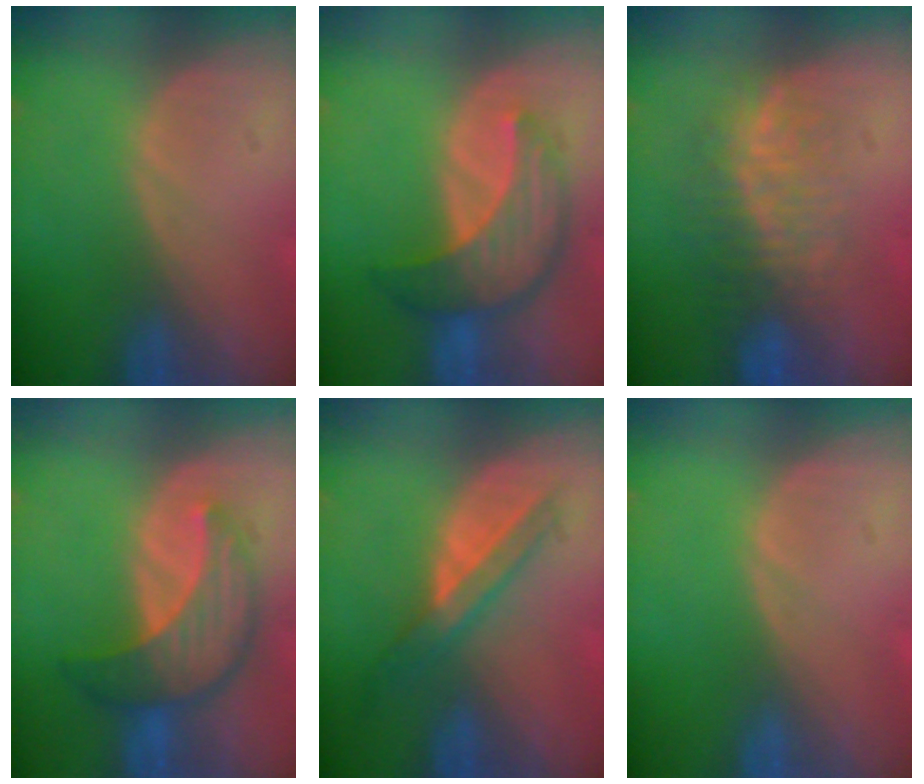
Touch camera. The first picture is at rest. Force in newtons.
{"total": 7.9, "press": 7.6, "slide": 2.2}
{"total": 7.6, "press": 7.1, "slide": 2.9}
{"total": 7.8, "press": 7.6, "slide": 1.8}
{"total": 5.8, "press": 5.2, "slide": 2.6}
{"total": 0.0}